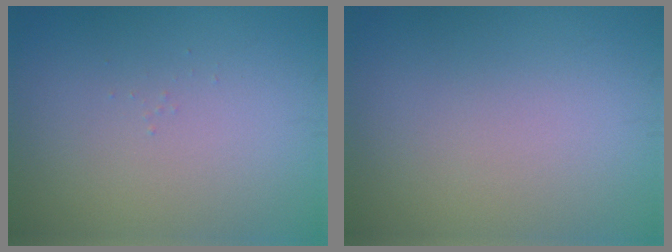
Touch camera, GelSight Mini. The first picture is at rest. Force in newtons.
{"total": 0.0}